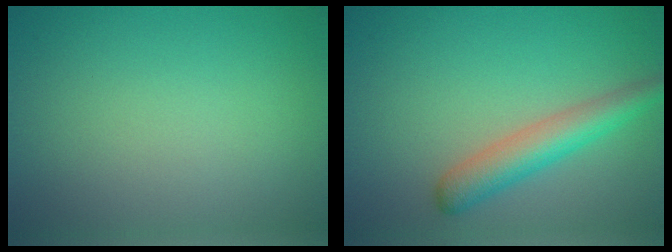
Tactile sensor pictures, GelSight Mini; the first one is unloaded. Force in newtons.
{"total": 4.0, "press": 4.0, "slide": 0.1}